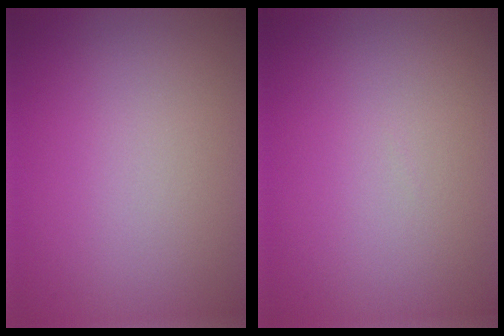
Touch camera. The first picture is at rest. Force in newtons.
{"total": 0.0}